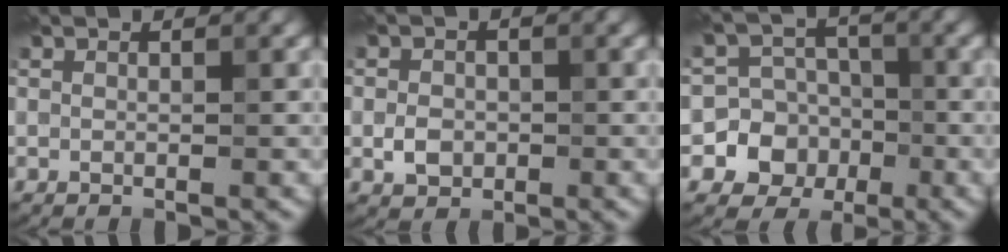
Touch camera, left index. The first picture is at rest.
{"total": 2.2, "force": [-0.5, 1.8, 1.2], "torque": [-0.019, -0.002, -0.014]}
{"total": 8.0, "force": [-2.7, 7.4, 1.3], "torque": [-0.005, -0.006, -0.072]}